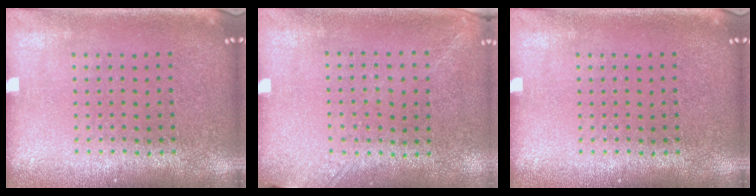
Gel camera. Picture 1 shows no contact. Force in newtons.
{"total": 1.3, "press": 1.0, "slide": 0.8}
{"total": 0.0}